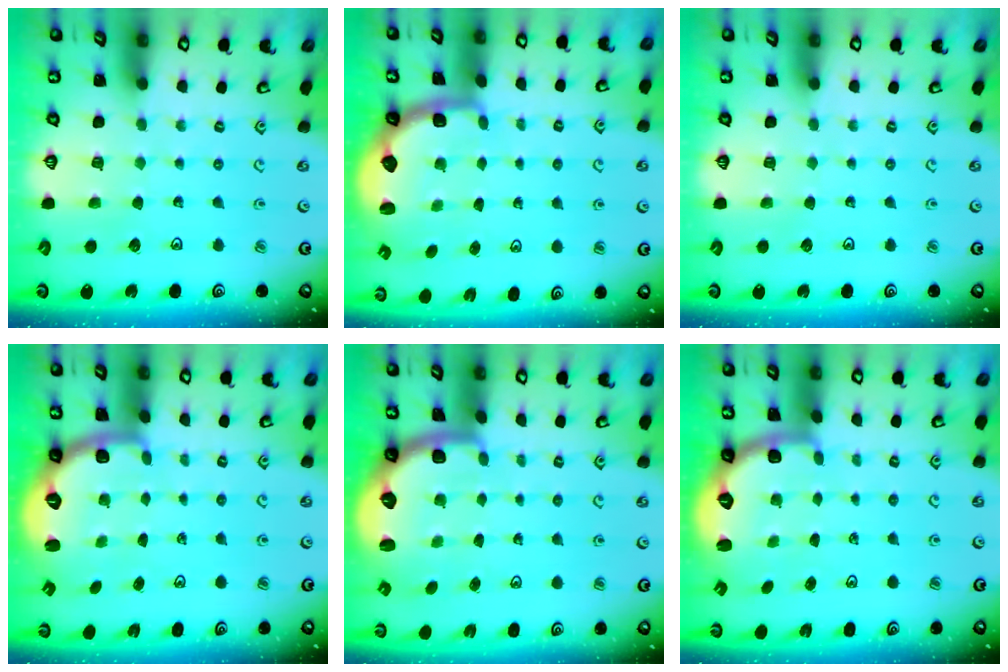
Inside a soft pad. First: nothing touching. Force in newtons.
{"total": 2.9, "press": 1.8, "slide": 2.2}
{"total": 0.0}
{"total": 2.7, "press": 1.7, "slide": 2.1}
{"total": 2.1, "press": 2.0, "slide": 0.8}
{"total": 2.6, "press": 1.6, "slide": 2.1}